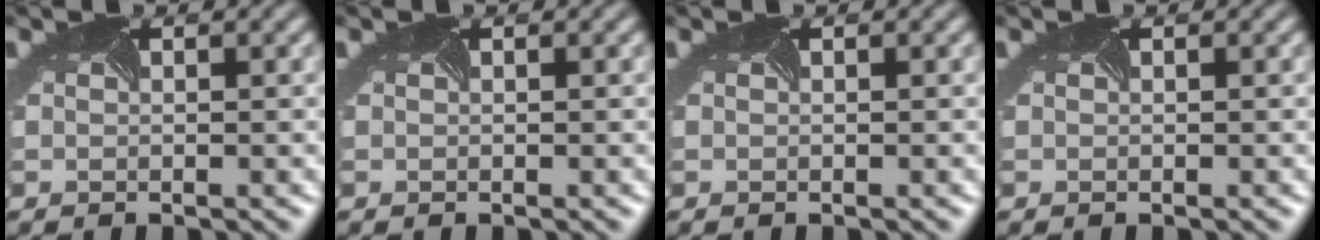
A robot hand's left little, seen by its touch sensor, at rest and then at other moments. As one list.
[{"total": 0.0}, {"total": 0.0}, {"total": 0.0}]